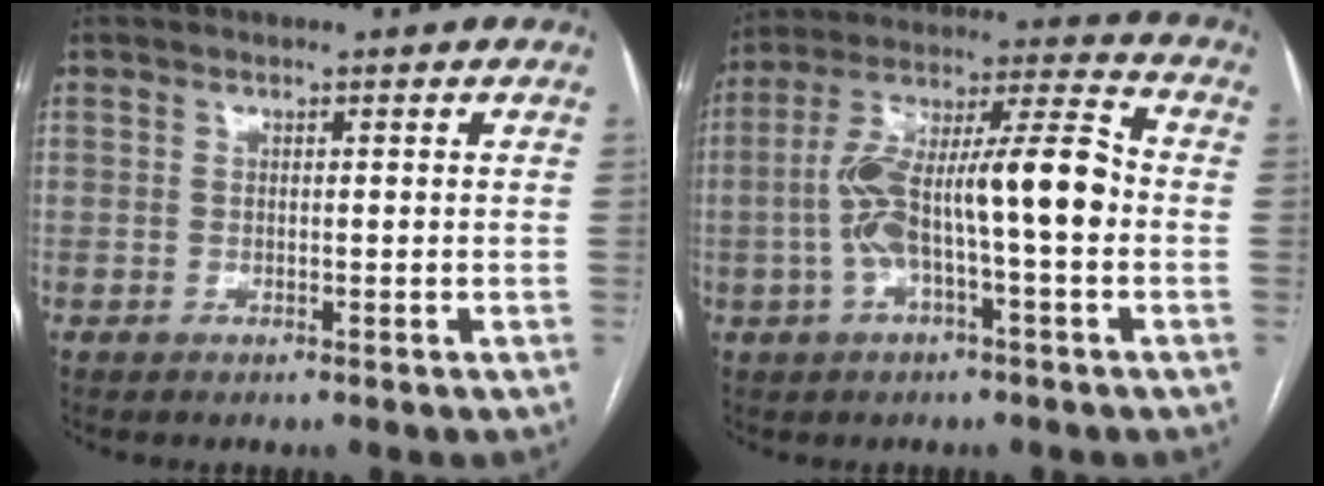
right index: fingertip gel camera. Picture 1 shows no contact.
{"total": 14.7, "force": [-2.0, 2.3, 14.3], "torque": [-0.264, 0.037, -0.034]}